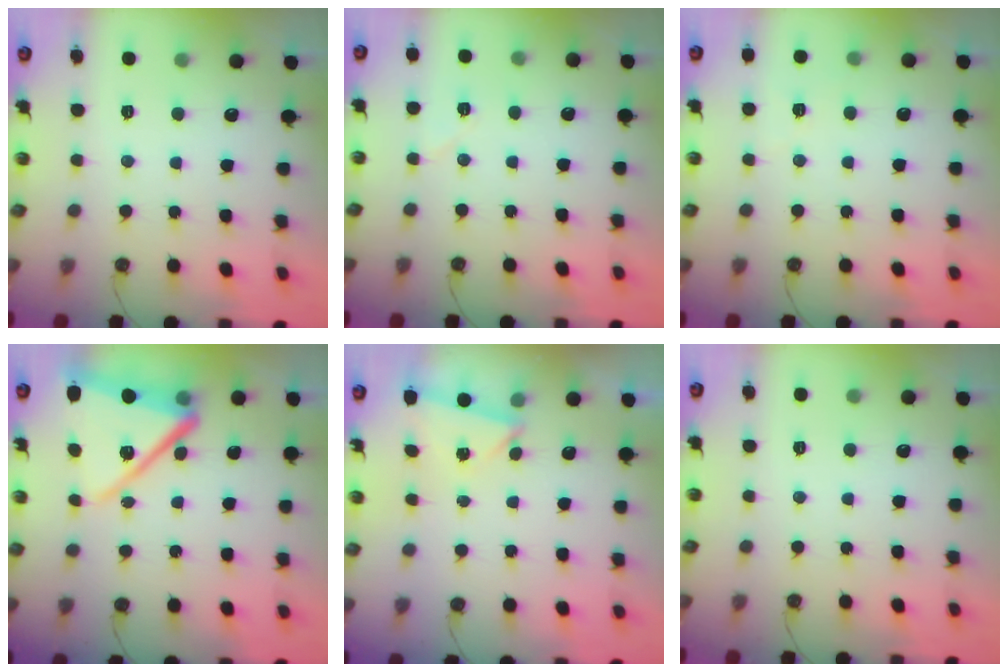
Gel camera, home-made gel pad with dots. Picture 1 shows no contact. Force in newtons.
{"total": 5.1, "press": 4.4, "slide": 2.6}
{"total": 4.2, "press": 3.4, "slide": 2.4}
{"total": 16.5, "press": 16.5, "slide": 1.1}
{"total": 1.9, "press": 1.4, "slide": 1.4}
{"total": 0.0}